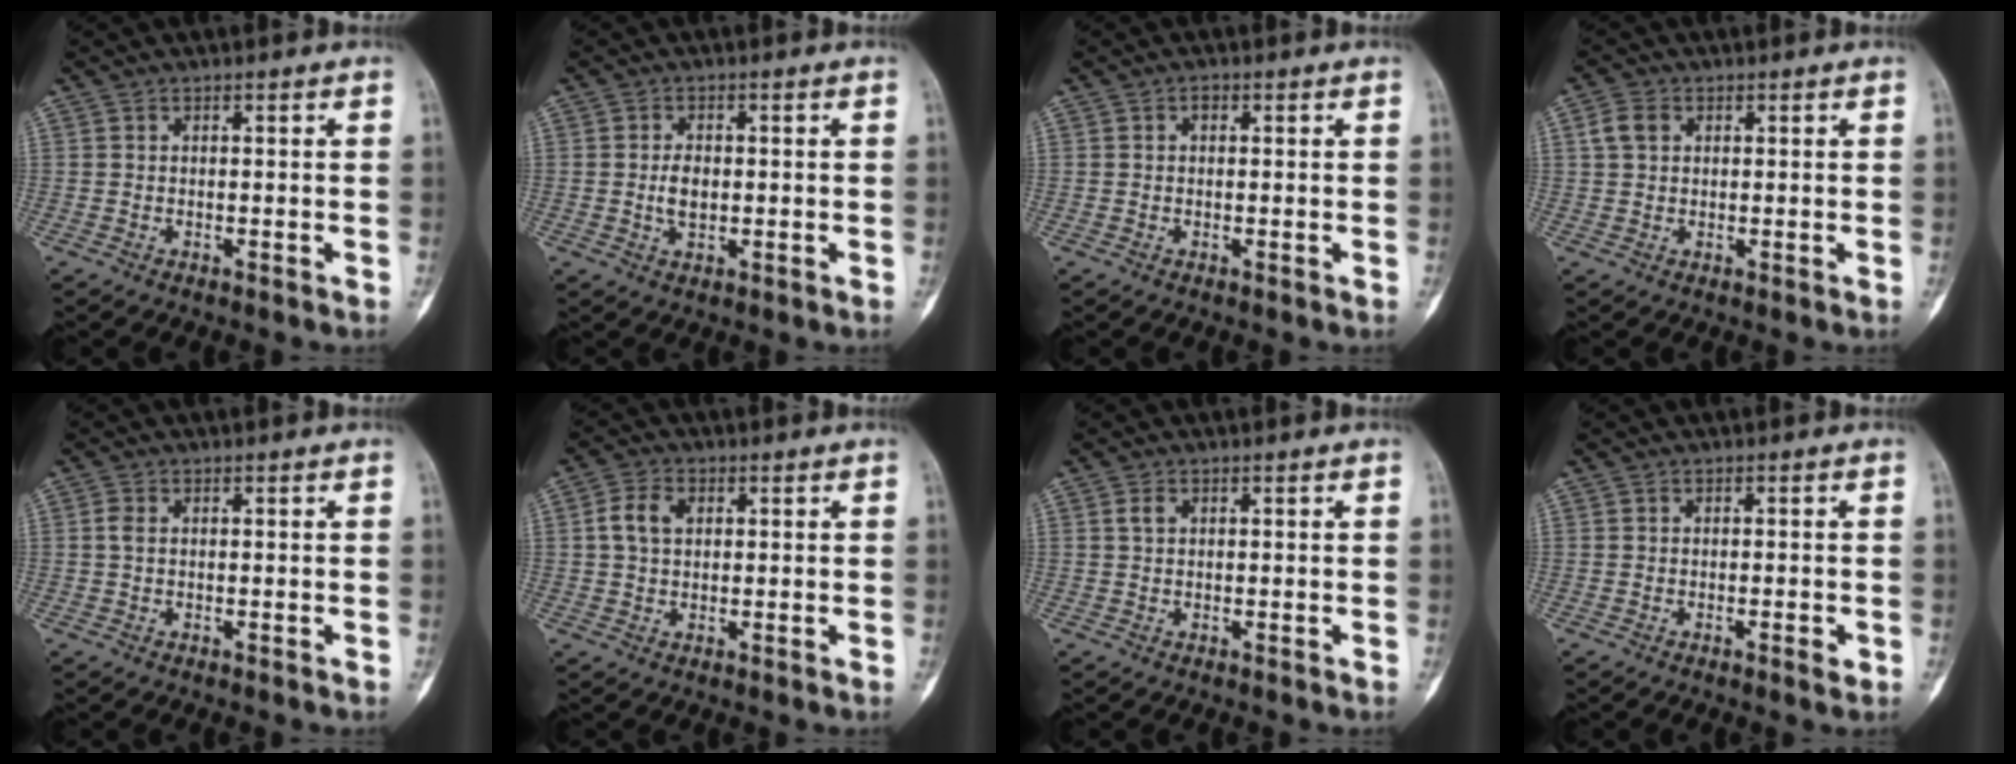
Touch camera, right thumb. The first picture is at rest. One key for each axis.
{"total": 3.5, "fx": -0.2, "fy": 2.2, "fz": 2.8, "tx": -0.044, "ty": 0.001, "tz": -0.002}
{"total": 0.9, "fx": 0.2, "fy": 0.6, "fz": 0.6, "tx": -0.006, "ty": 0.003, "tz": 0.002}
{"total": 3.4, "fx": 1.0, "fy": 2.5, "fz": 2.0, "tx": -0.038, "ty": 0.006, "tz": 0.020}
{"total": 1.5, "fx": 0.1, "fy": 0.9, "fz": 1.2, "tx": -0.029, "ty": 0.002, "tz": 0.001}
{"total": 4.9, "fx": 1.0, "fy": 3.4, "fz": 3.4, "tx": -0.065, "ty": 0.009, "tz": 0.017}
{"total": 1.3, "fx": 0.5, "fy": 0.8, "fz": 0.9, "tx": -0.020, "ty": 0.004, "tz": 0.010}
{"total": 1.7, "fx": -0.7, "fy": 0.5, "fz": 1.5, "tx": -0.022, "ty": -0.001, "tz": -0.010}